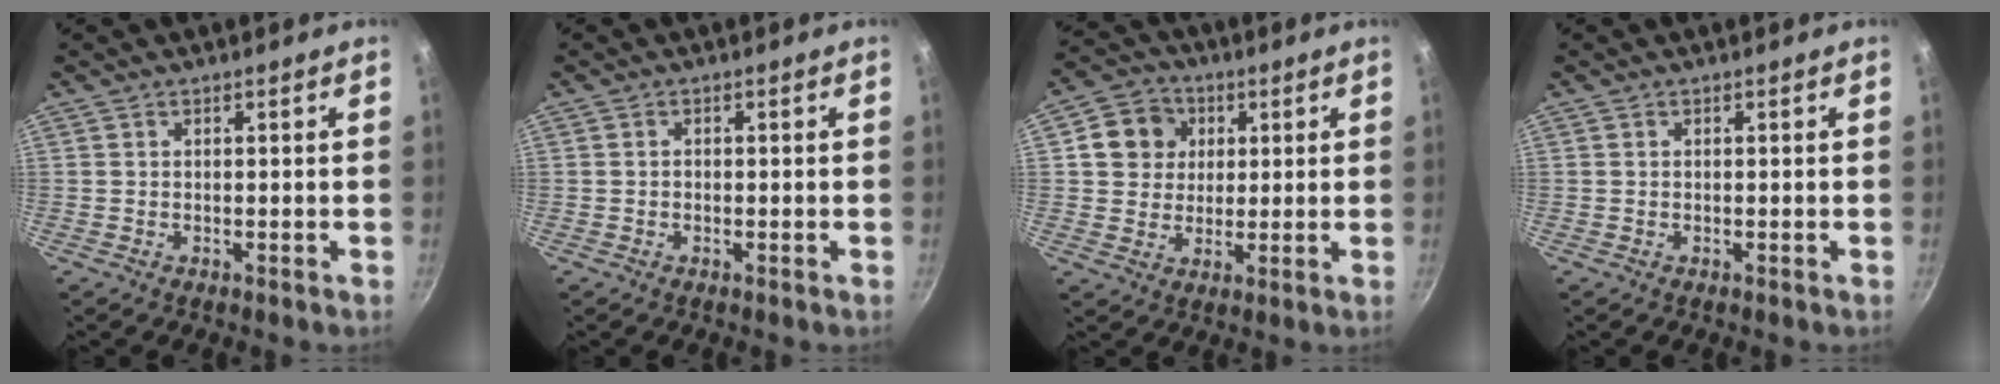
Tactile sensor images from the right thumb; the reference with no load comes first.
{"total": 0.8, "force": [-0.1, 0.6, 0.6], "torque": [-0.011, 0.004, -0.003]}
{"total": 8.9, "force": [2.5, 7.9, 3.2], "torque": [-0.023, 0.011, 0.035]}
{"total": 0.0}